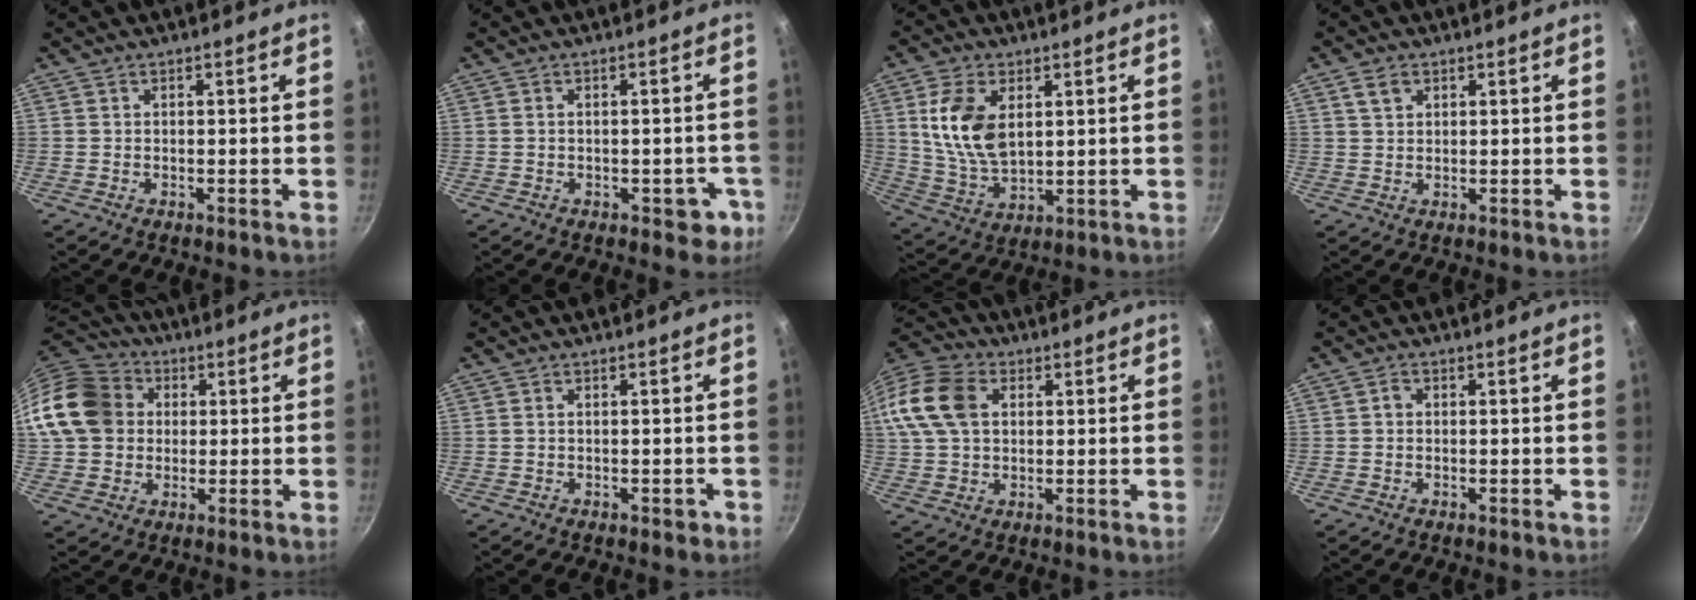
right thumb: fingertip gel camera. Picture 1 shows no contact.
{"total": 4.6, "force": [-1.7, 2.6, 3.3], "torque": [-0.012, 0.022, -0.012]}
{"total": 12.6, "force": [3.2, 7.6, 9.5], "torque": [-0.172, -0.020, 0.072]}
{"total": 2.8, "force": [1.4, 2.1, 1.4], "torque": [-0.016, 0.000, 0.027]}
{"total": 15.7, "force": [2.2, 13.4, 7.9], "torque": [-0.131, 0.029, 0.032]}
{"total": 1.5, "force": [-0.5, 0.9, 1.1], "torque": [-0.009, 0.007, -0.005]}
{"total": 17.8, "force": [4.3, 12.8, 11.6], "torque": [-0.254, 0.027, 0.069]}
{"total": 1.2, "force": [0.0, 1.0, 0.5], "torque": [-0.009, 0.007, -0.002]}